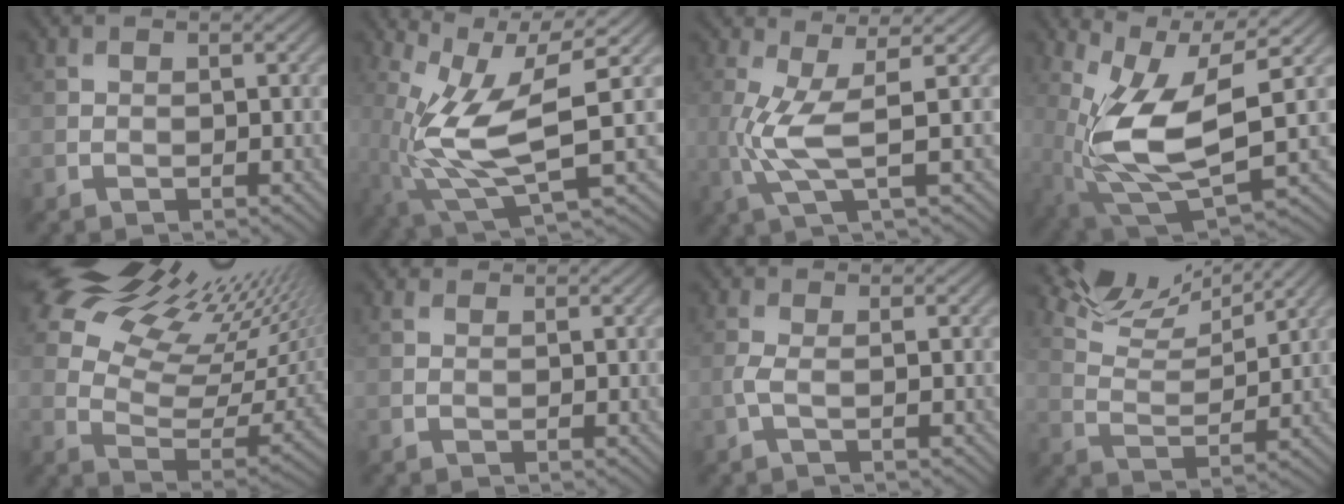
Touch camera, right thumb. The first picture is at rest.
{"total": 11.8, "force": [0.3, 3.8, 11.2], "torque": [-0.245, -0.010, 0.015]}
{"total": 5.6, "force": [-0.2, 0.8, 5.6], "torque": [-0.137, 0.007, -0.002]}
{"total": 12.5, "force": [0.8, 5.1, 11.4], "torque": [-0.246, -0.014, 0.020]}
{"total": 21.0, "force": [14.6, 7.8, 12.9], "torque": [-0.237, 0.045, 0.202]}
{"total": 1.0, "force": [1.0, 0.3, 0.2], "torque": [-0.008, 0.005, 0.018]}
{"total": 1.4, "force": [-0.2, 0.0, 1.4], "torque": [-0.045, 0.006, -0.007]}
{"total": 10.0, "force": [8.7, 2.1, 4.5], "torque": [-0.103, -0.003, 0.144]}